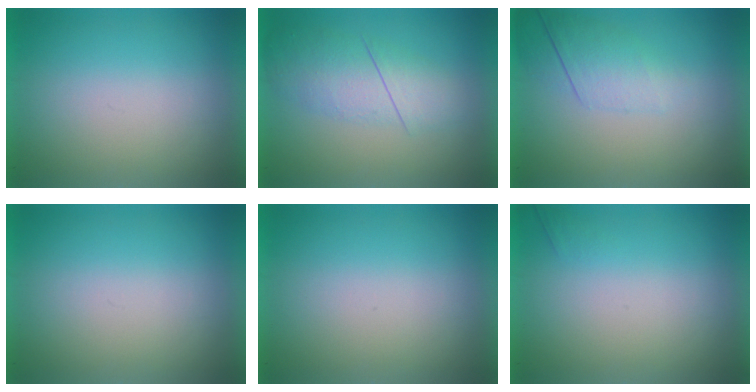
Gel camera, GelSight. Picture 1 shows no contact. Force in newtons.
{"total": 2.8}
{"total": 2.2}
{"total": 0.0}
{"total": 0.0}
{"total": 1.1}